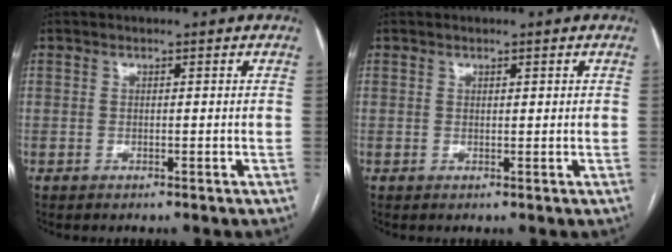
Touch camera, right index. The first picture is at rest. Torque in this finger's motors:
{"motor_torque": [-0.03, 0.09, -0.03, 0.00]}